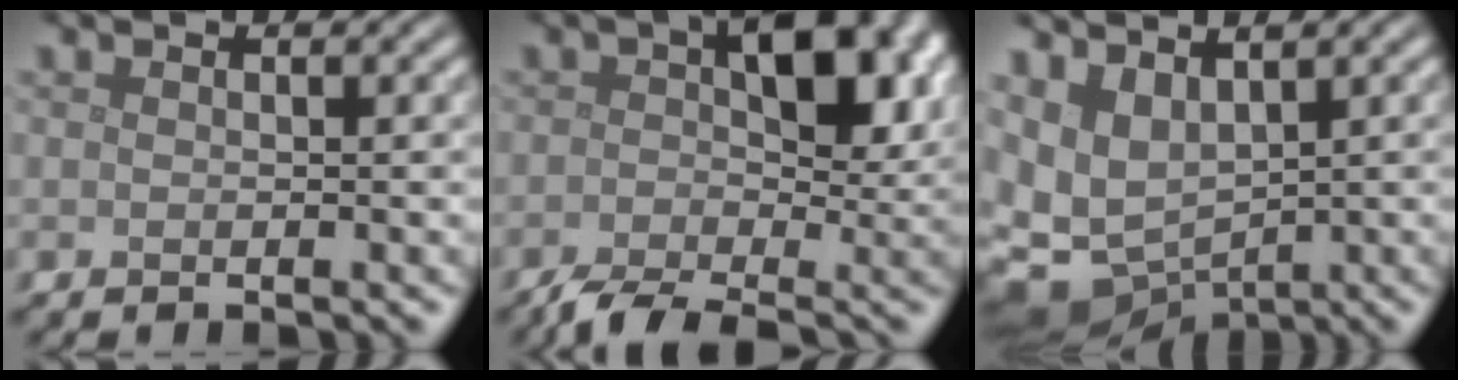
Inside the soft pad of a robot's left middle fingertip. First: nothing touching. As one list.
[{"total": 8.8, "force": [-1.8, 4.3, 7.5], "torque": [-0.115, 0.008, -0.049]}, {"total": 7.1, "force": [-0.1, 5.3, 4.7], "torque": [-0.102, -0.019, 0.026]}]